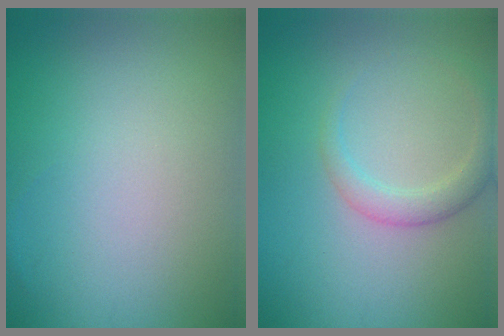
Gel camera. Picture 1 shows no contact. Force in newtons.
{"total": 2.4, "press": 2.4, "slide": 0.2}